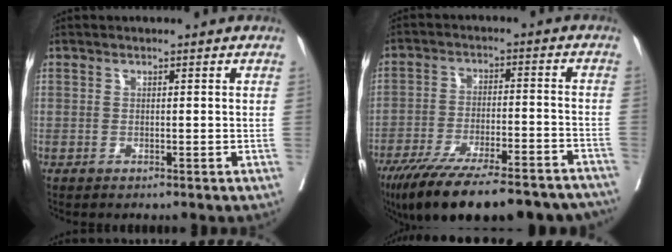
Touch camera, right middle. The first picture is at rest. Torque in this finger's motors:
{"motor_torque": [1.07, -1.06, 0.50, 0.21]}